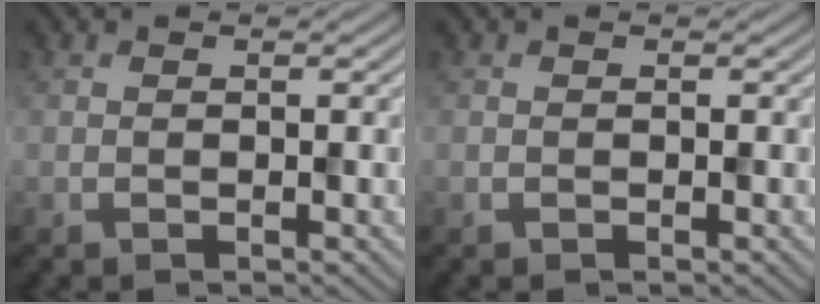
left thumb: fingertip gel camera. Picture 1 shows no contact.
{"total": 0.0}